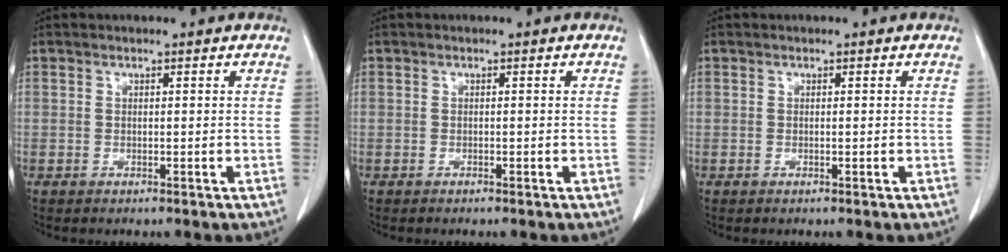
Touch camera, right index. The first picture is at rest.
{"total": 0.0}
{"total": 0.0}